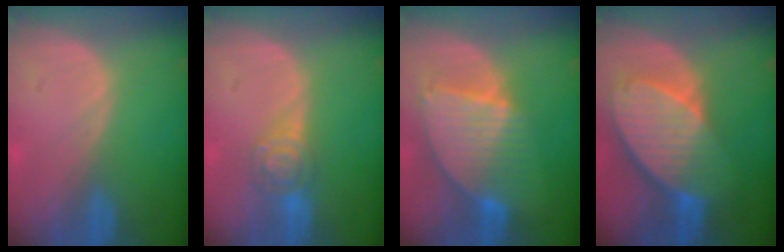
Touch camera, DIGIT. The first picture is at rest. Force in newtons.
{"total": 4.6, "press": 4.5, "slide": 0.8}
{"total": 8.6, "press": 7.5, "slide": 4.1}
{"total": 10.2, "press": 8.8, "slide": 5.2}